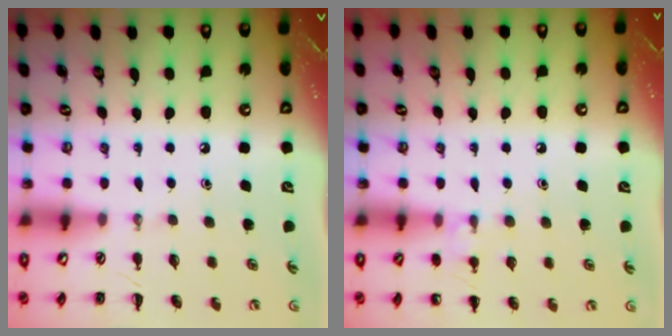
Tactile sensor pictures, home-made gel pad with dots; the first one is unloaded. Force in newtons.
{"total": 7.0, "press": 6.6, "slide": 2.1}